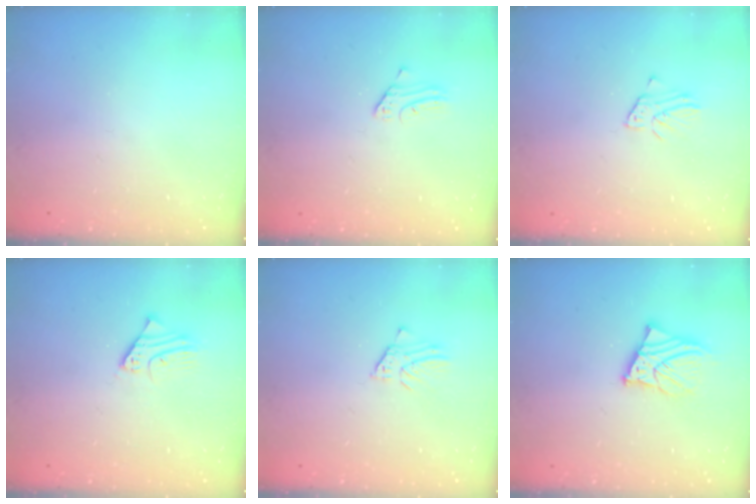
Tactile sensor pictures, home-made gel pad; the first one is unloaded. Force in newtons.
{"total": 2.3, "press": 2.3, "slide": 0.2}
{"total": 3.2, "press": 3.2, "slide": 0.3}
{"total": 2.3, "press": 2.3, "slide": 0.1}
{"total": 1.5, "press": 1.5, "slide": 0.1}
{"total": 7.5, "press": 7.5, "slide": 0.7}